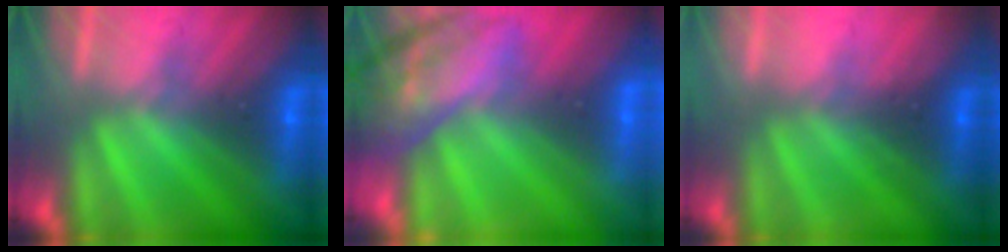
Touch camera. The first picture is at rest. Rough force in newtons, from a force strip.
{"total": 7.4}
{"total": 2.3}